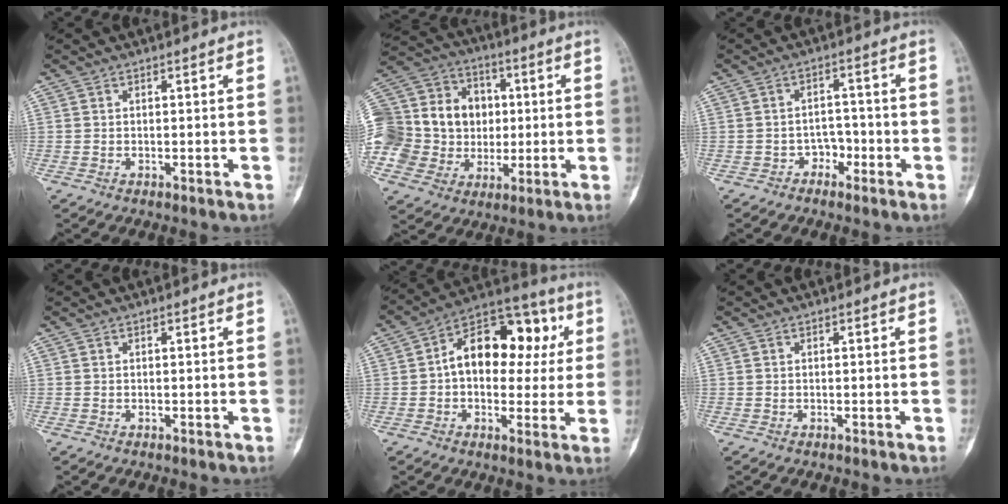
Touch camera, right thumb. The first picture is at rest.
{"total": 23.8, "force": [1.0, 20.5, 12.1], "torque": [-0.229, 0.051, 0.033]}
{"total": 3.5, "force": [-1.9, 2.7, 1.2], "torque": [0.006, 0.024, -0.035]}
{"total": 0.0}
{"total": 18.0, "force": [2.8, 11.5, 13.5], "torque": [-0.152, 0.037, 0.033]}
{"total": 0.0}